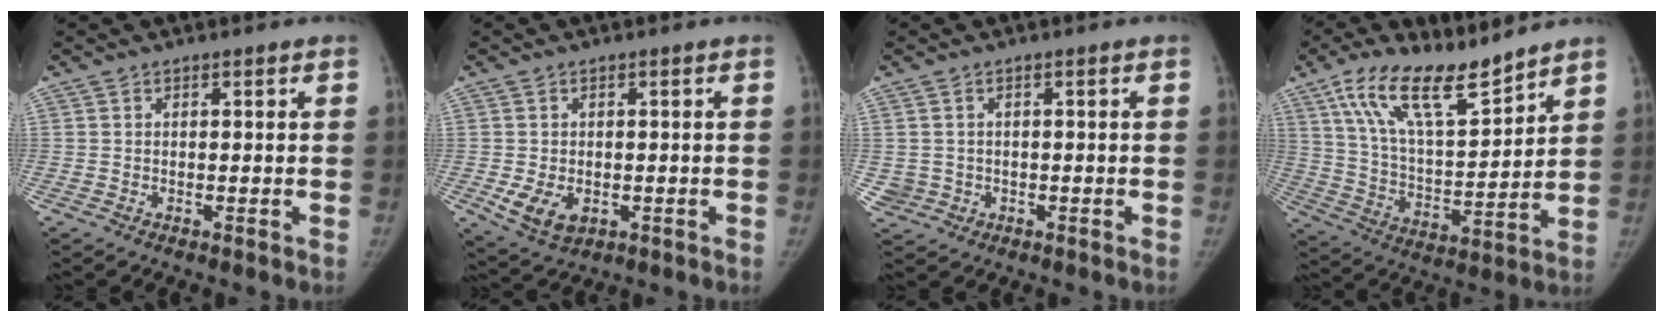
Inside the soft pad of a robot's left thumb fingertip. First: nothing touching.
{"total": 6.1, "force": [-1.4, 4.3, 4.1], "torque": [-0.064, -0.009, -0.010]}
{"total": 3.0, "force": [-0.2, 2.9, 0.5], "torque": [0.002, 0.005, 0.005]}
{"total": 16.0, "force": [11.6, 5.0, 9.9], "torque": [-0.156, -0.058, 0.222]}